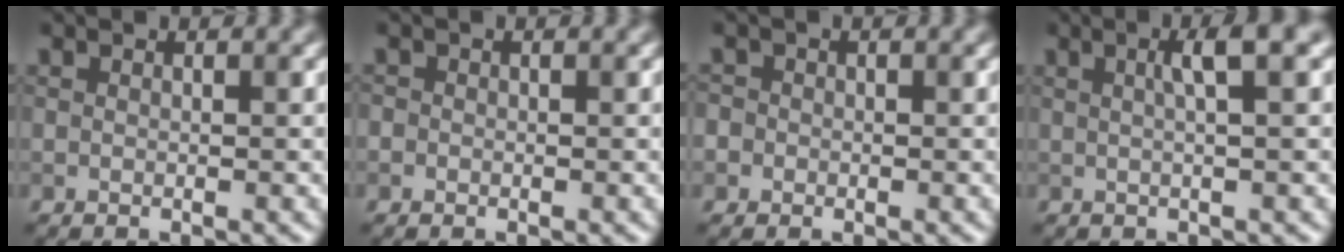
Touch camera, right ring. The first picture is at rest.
{"total": 0.8, "force": [-0.2, 0.8, 0.1], "torque": [0.001, -0.003, -0.010]}
{"total": 2.5, "force": [-0.2, 2.4, 0.7], "torque": [0.003, 0.018, -0.029]}
{"total": 3.0, "force": [0.8, 0.4, 2.8], "torque": [-0.040, 0.011, 0.009]}